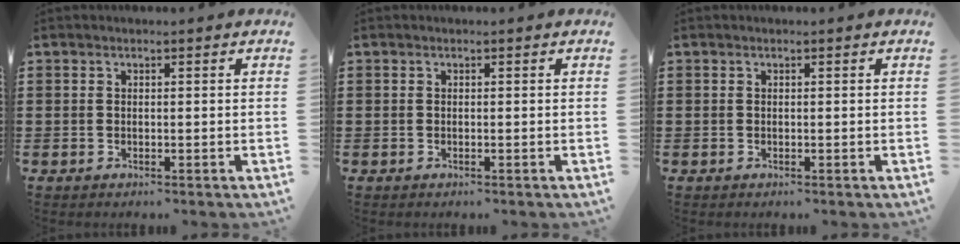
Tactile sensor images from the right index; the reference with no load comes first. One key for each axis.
{"total": 0.0}
{"total": 0.0}